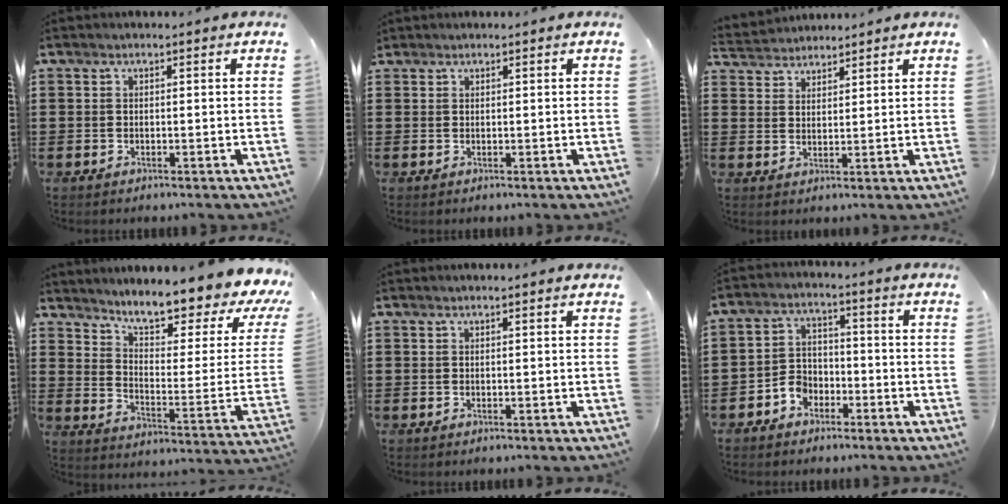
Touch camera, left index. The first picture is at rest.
{"total": 0.7, "force": [0.6, 0.3, 0.1], "torque": [-0.004, 0.002, 0.013]}
{"total": 3.2, "force": [3.0, 0.9, -0.4], "torque": [-0.005, -0.007, 0.057]}
{"total": 8.5, "force": [7.0, 1.0, 4.8], "torque": [-0.098, -0.061, 0.112]}
{"total": 0.6, "force": [0.4, -0.1, 0.4], "torque": [-0.008, -0.001, 0.009]}
{"total": 4.0, "force": [-2.8, 2.7, 1.0], "torque": [-0.026, 0.012, -0.057]}